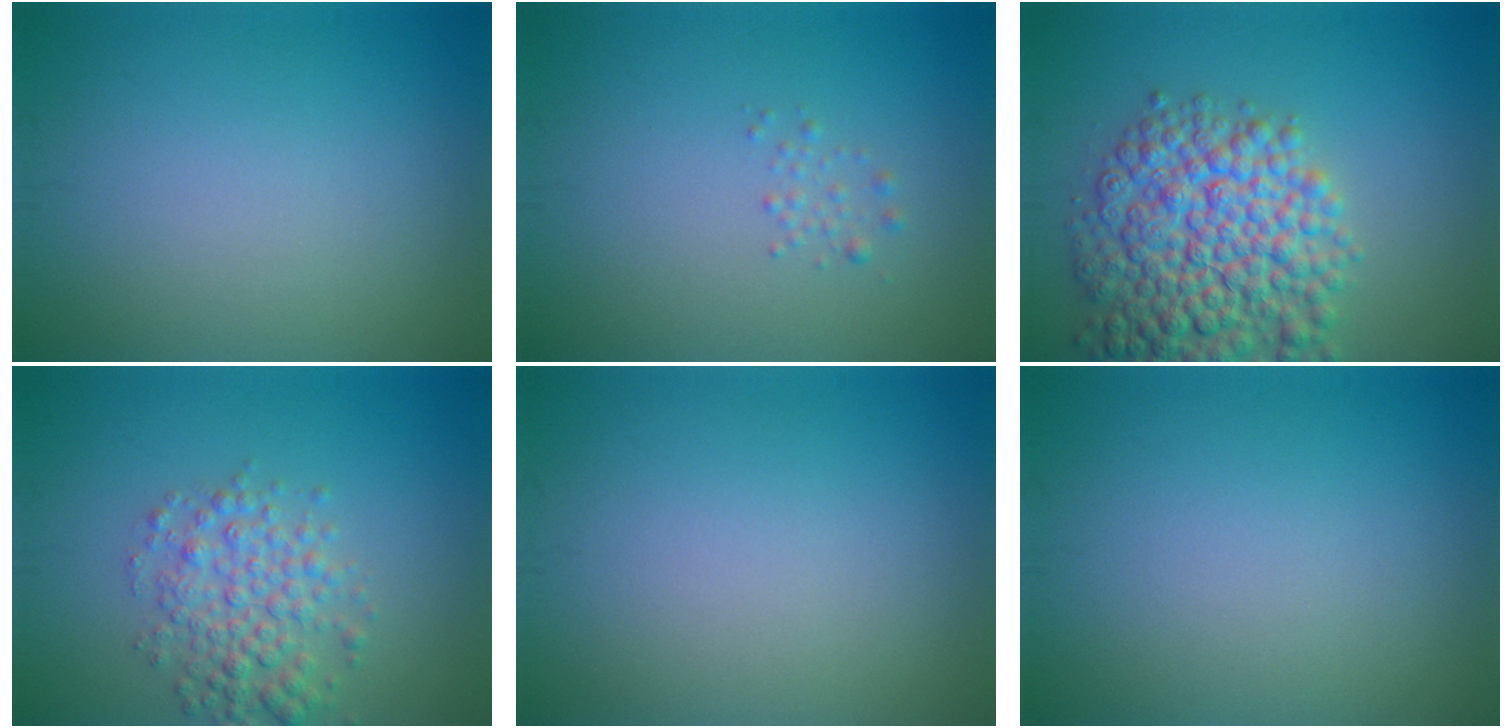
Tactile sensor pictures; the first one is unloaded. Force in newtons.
{"total": 0.8, "press": 0.8, "slide": 0.0}
{"total": 9.7, "press": 9.7, "slide": 0.4}
{"total": 4.0, "press": 4.0, "slide": 0.1}
{"total": 0.0}
{"total": 0.0}